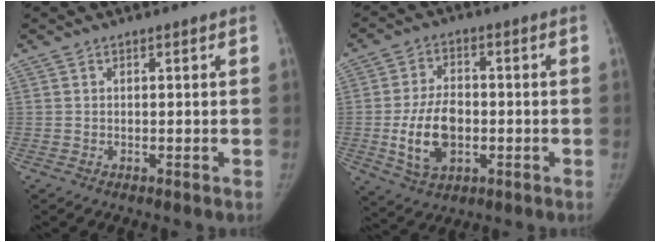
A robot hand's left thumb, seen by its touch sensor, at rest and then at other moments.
{"total": 10.9, "force": [-2.2, 7.0, 8.0], "torque": [-0.132, 0.009, -0.032]}